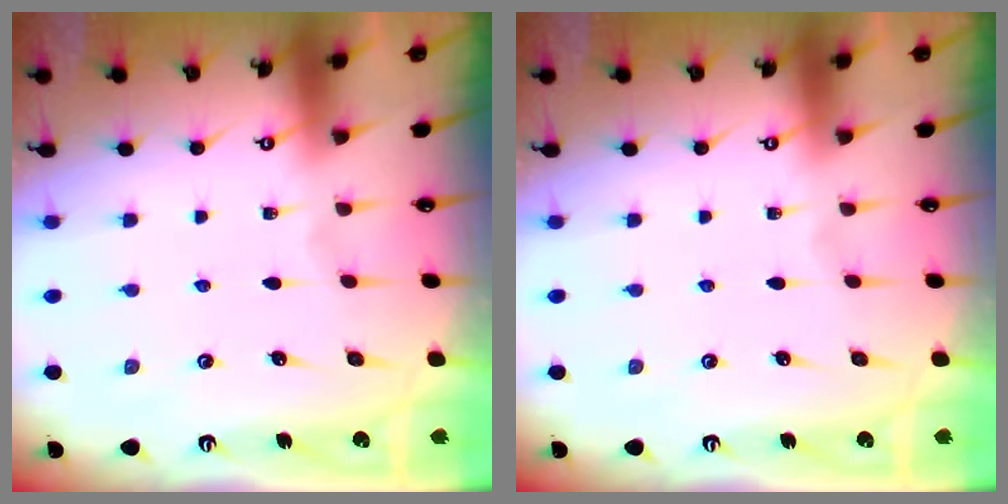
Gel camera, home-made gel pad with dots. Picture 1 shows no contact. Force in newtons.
{"total": 0.0}